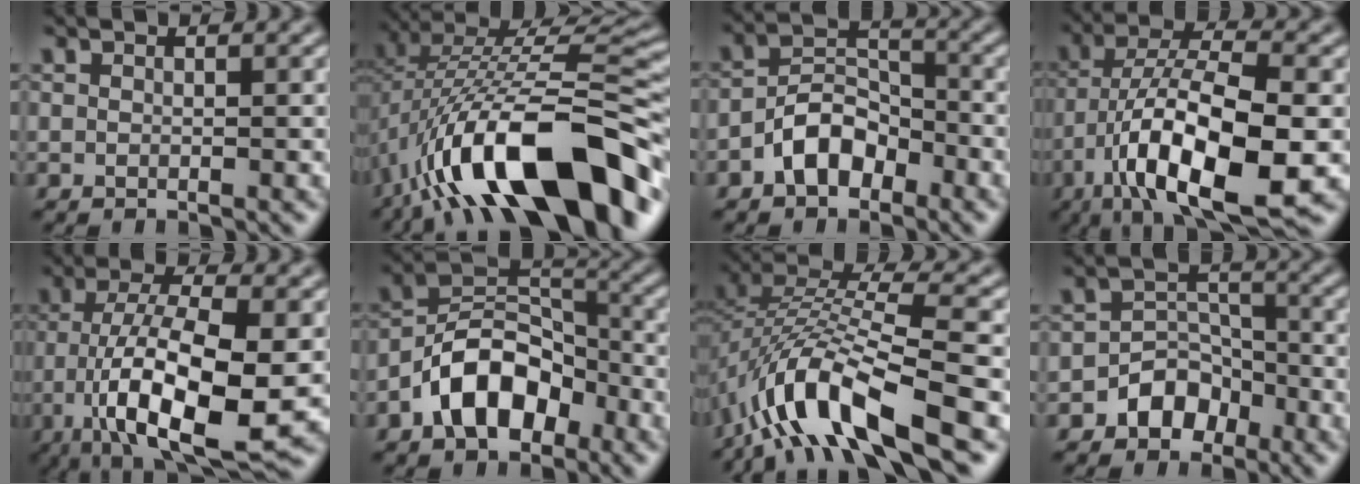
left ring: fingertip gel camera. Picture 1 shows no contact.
{"total": 15.9, "force": [-7.0, 6.2, 12.8], "torque": [-0.224, 0.030, -0.121]}
{"total": 4.4, "force": [-2.5, 2.6, 2.4], "torque": [-0.039, 0.013, -0.052]}
{"total": 12.6, "force": [-4.9, 4.0, 10.9], "torque": [-0.191, 0.000, -0.084]}
{"total": 11.9, "force": [-3.1, 4.0, 10.8], "torque": [-0.191, -0.009, -0.053]}
{"total": 7.7, "force": [-3.9, 4.6, 4.8], "torque": [-0.074, 0.011, -0.080]}
{"total": 10.8, "force": [-5.9, 3.2, 8.5], "torque": [-0.161, 0.009, -0.115]}
{"total": 3.9, "force": [-2.3, 2.8, 1.5], "torque": [-0.010, 0.007, -0.038]}